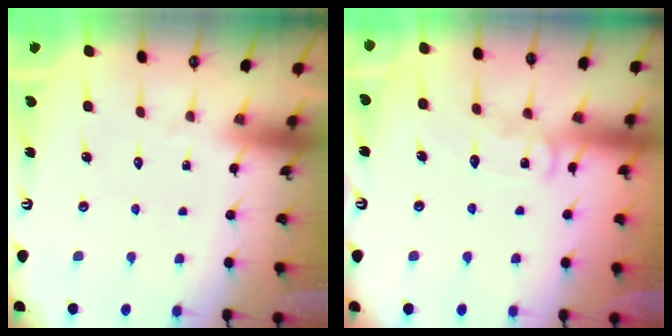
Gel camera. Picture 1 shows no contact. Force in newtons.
{"total": 9.4, "press": 9.4, "slide": 0.8}